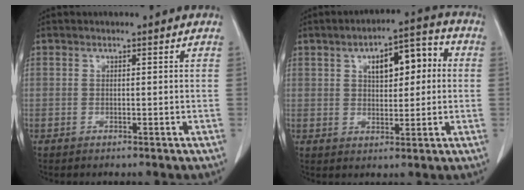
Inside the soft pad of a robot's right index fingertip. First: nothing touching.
{"total": 9.9, "force": [2.2, 4.4, 8.7], "torque": [-0.129, 0.033, 0.035]}